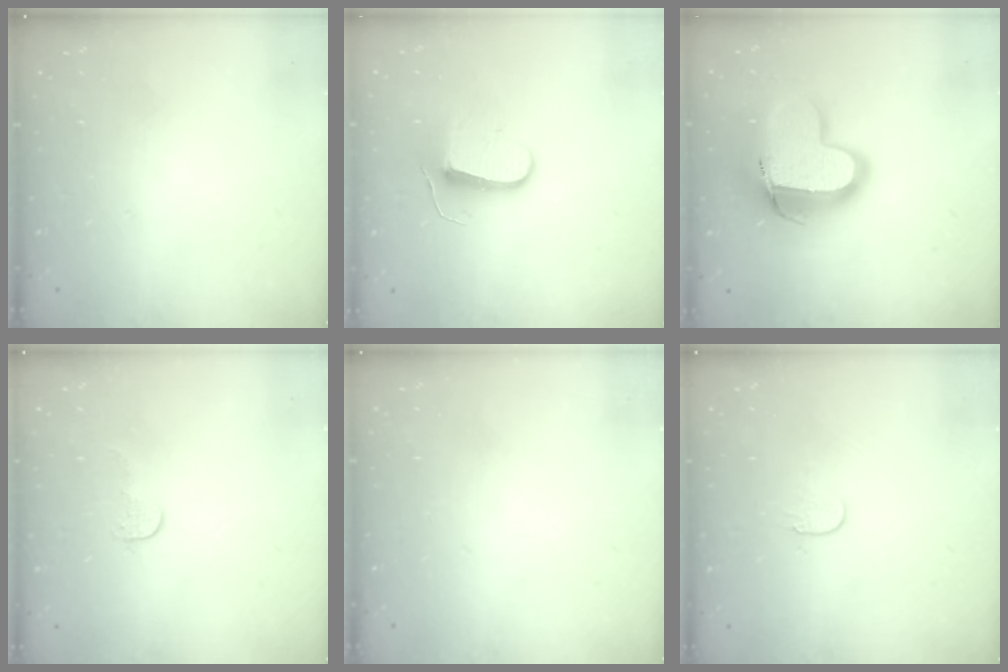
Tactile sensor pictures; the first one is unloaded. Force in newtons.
{"total": 9.3, "press": 9.3, "slide": 0.6}
{"total": 16.0, "press": 16.0, "slide": 1.1}
{"total": 5.7, "press": 5.7, "slide": 0.2}
{"total": 0.0}
{"total": 4.0, "press": 3.9, "slide": 0.5}